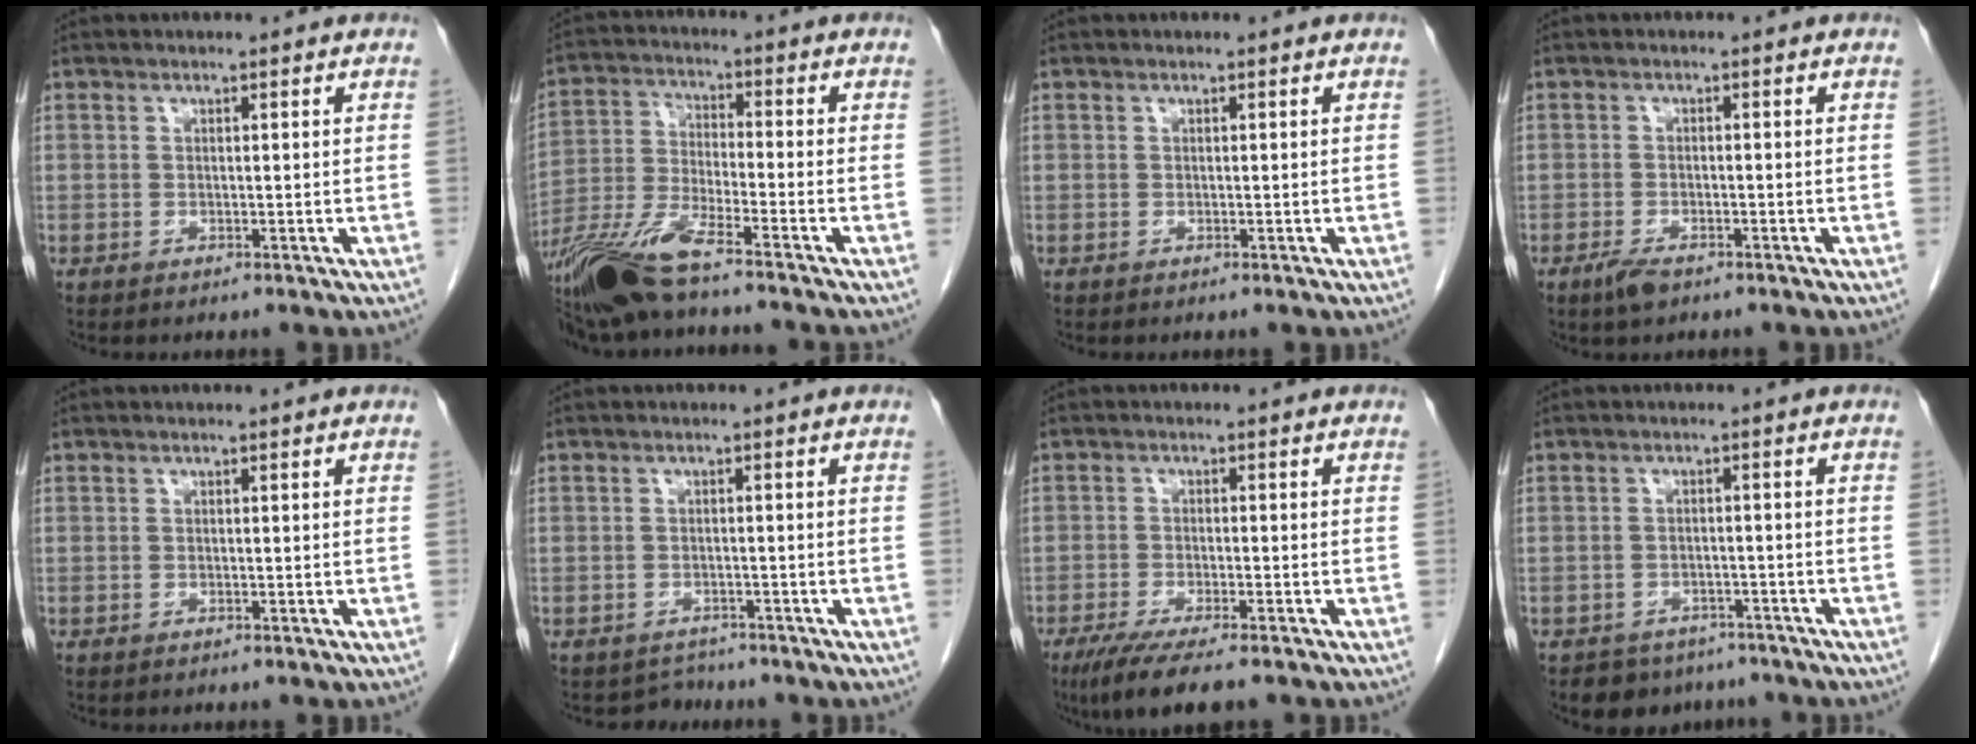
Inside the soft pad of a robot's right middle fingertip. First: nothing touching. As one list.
[{"total": 11.1, "force": [-8.6, 0.2, 7.0], "torque": [-0.151, -0.024, -0.167]}, {"total": 0.0}, {"total": 2.7, "force": [-1.8, 0.9, 1.8], "torque": [-0.041, -0.003, -0.031]}, {"total": 0.0}, {"total": 2.0, "force": [-1.7, 0.7, -0.9], "torque": [0.007, -0.001, -0.027]}, {"total": 7.5, "force": [-5.6, 0.7, 5.0], "torque": [-0.083, -0.019, -0.089]}, {"total": 5.3, "force": [-4.3, 3.2, 0.2], "torque": [0.002, 0.011, -0.057]}]